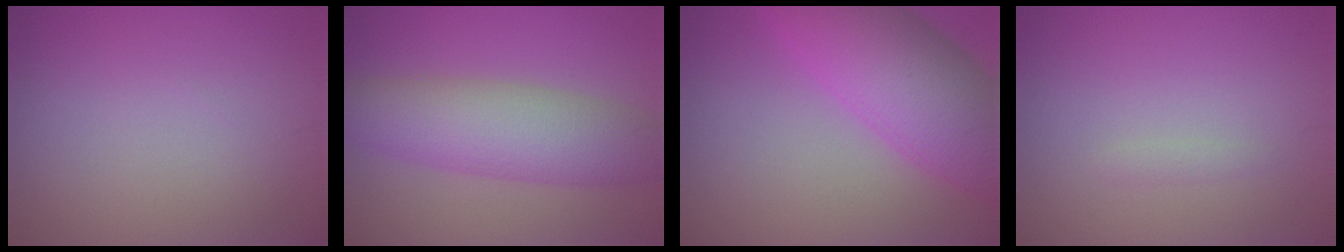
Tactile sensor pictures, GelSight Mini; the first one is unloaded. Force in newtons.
{"total": 6.7, "press": 6.7, "slide": 0.3}
{"total": 9.6, "press": 9.6, "slide": 0.3}
{"total": 0.7, "press": 0.7, "slide": 0.0}